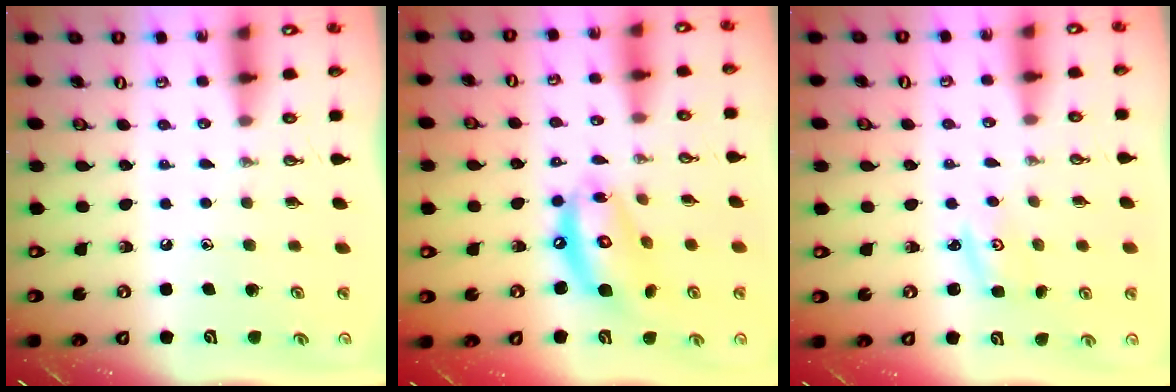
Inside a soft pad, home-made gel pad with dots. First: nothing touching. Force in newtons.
{"total": 13.8, "press": 13.7, "slide": 1.5}
{"total": 1.8, "press": 1.8, "slide": 0.0}